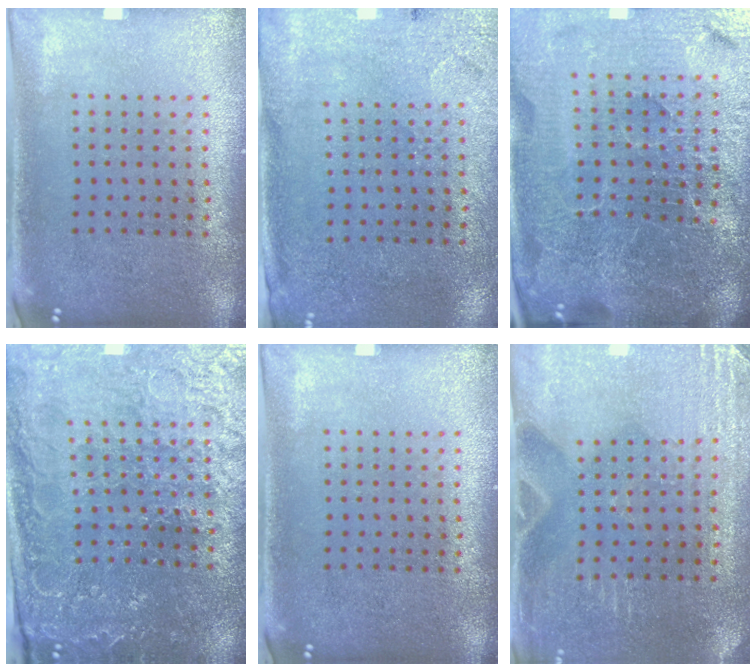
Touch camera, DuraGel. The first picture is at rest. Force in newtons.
{"total": 2.7, "press": 2.2, "slide": 1.5}
{"total": 6.7, "press": 5.9, "slide": 3.2}
{"total": 3.1, "press": 3.1, "slide": 0.5}
{"total": 0.0}
{"total": 2.9, "press": 2.8, "slide": 0.8}